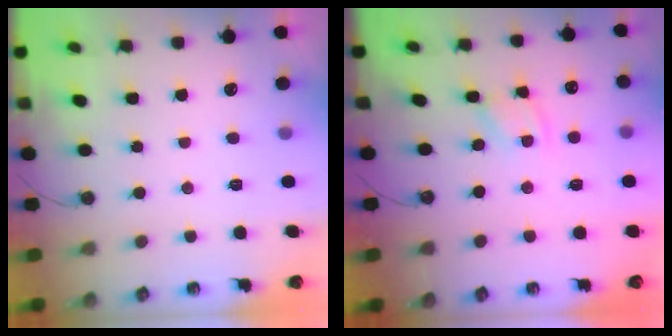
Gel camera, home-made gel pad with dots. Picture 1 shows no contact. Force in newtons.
{"total": 2.5, "press": 2.5, "slide": 0.1}